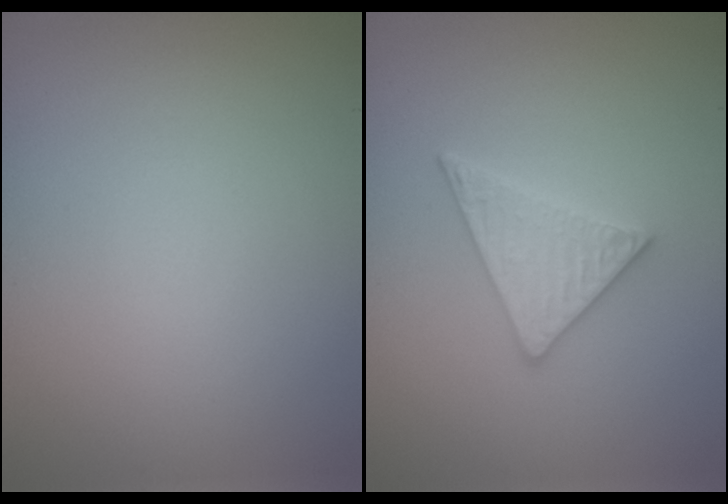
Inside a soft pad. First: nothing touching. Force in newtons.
{"total": 2.9, "press": 2.9, "slide": 0.3}